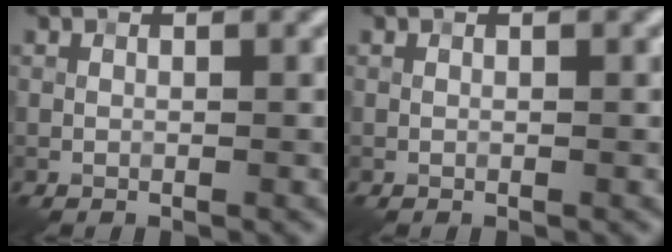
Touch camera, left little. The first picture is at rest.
{"total": 0.0}